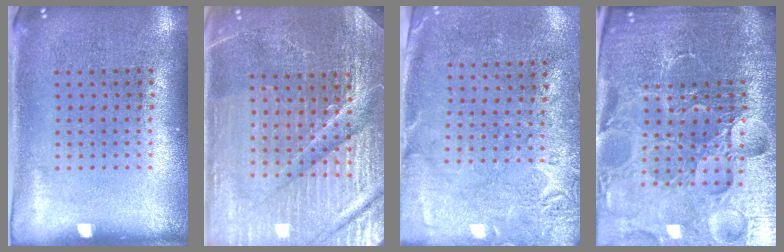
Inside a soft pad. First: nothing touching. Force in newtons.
{"total": 5.1, "press": 4.8, "slide": 1.8}
{"total": 2.8, "press": 2.2, "slide": 1.7}
{"total": 6.2, "press": 5.6, "slide": 2.7}